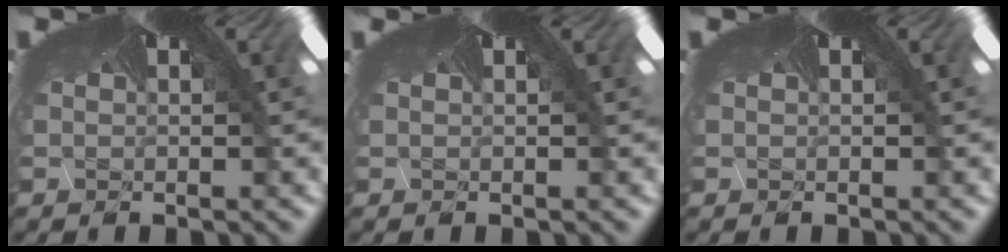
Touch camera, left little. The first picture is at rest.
{"total": 0.0}
{"total": 0.0}